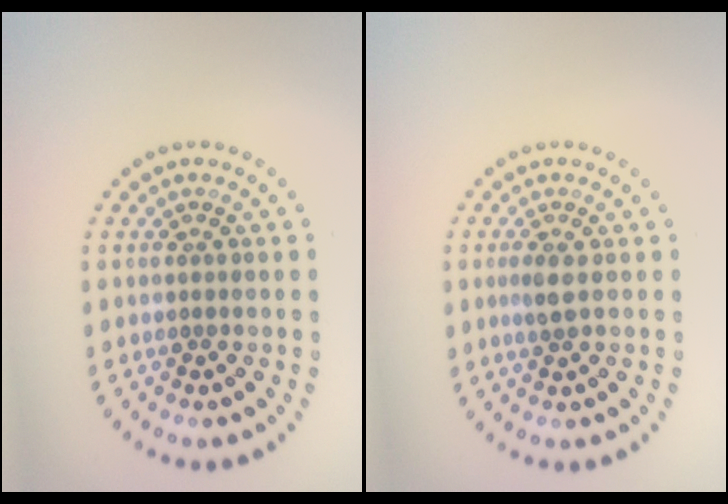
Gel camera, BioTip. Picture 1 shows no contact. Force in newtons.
{"total": 1.4, "press": 1.2, "slide": 0.6}